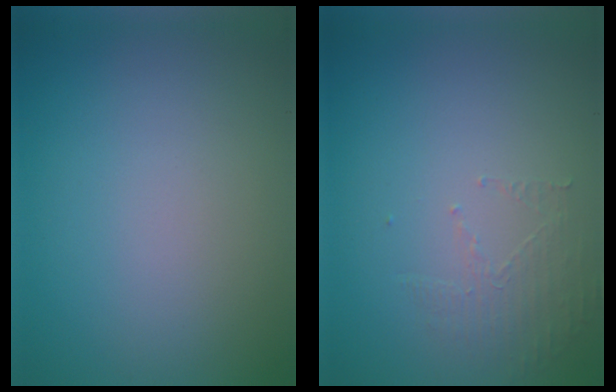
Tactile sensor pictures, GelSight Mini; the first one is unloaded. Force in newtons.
{"total": 1.5, "press": 0.5, "slide": 1.4}